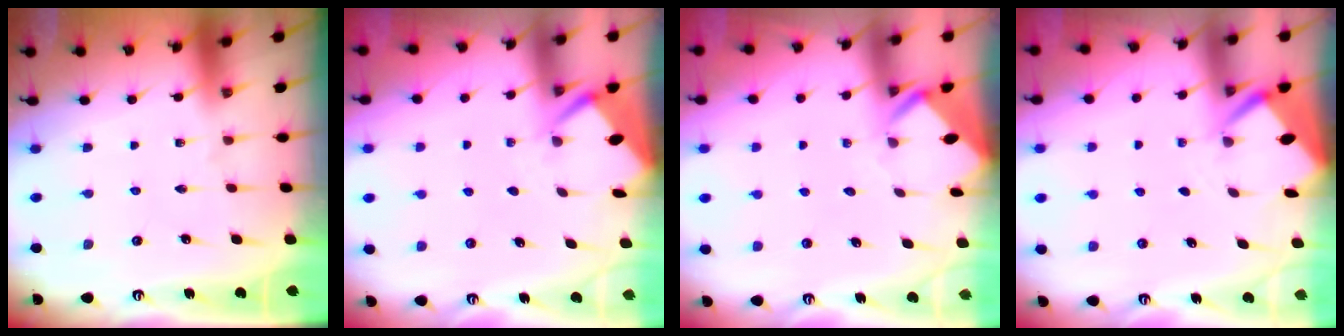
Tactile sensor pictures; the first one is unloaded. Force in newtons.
{"total": 2.8, "press": 2.8, "slide": 0.4}
{"total": 3.4, "press": 3.4, "slide": 0.1}
{"total": 2.7, "press": 2.7, "slide": 0.3}